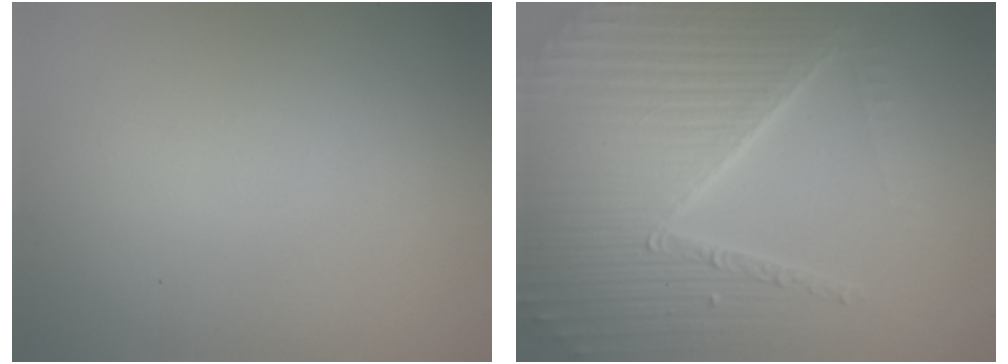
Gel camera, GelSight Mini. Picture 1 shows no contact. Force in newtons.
{"total": 7.1, "press": 6.9, "slide": 1.7}